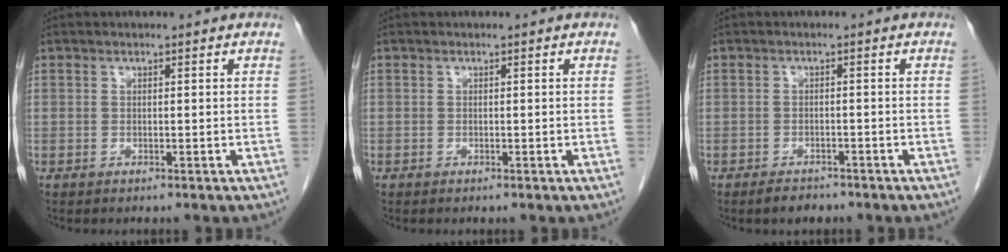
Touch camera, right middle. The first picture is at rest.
{"total": 0.0}
{"total": 2.4, "force": [-1.9, 1.1, 1.0], "torque": [-0.020, 0.000, -0.025]}